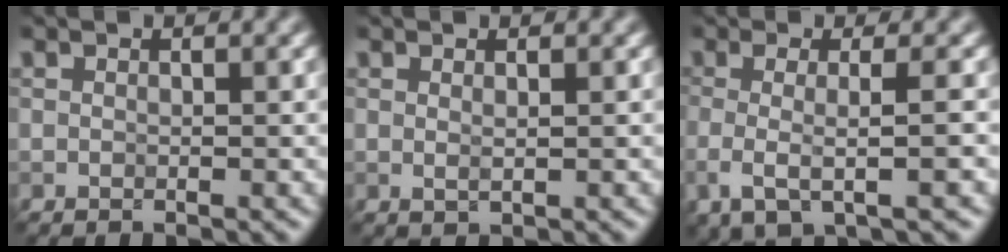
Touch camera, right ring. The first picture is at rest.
{"total": 0.7, "force": [0.3, 0.2, 0.6], "torque": [-0.015, -0.001, 0.005]}
{"total": 4.2, "force": [-0.5, 1.2, 3.9], "torque": [-0.068, -0.012, -0.013]}